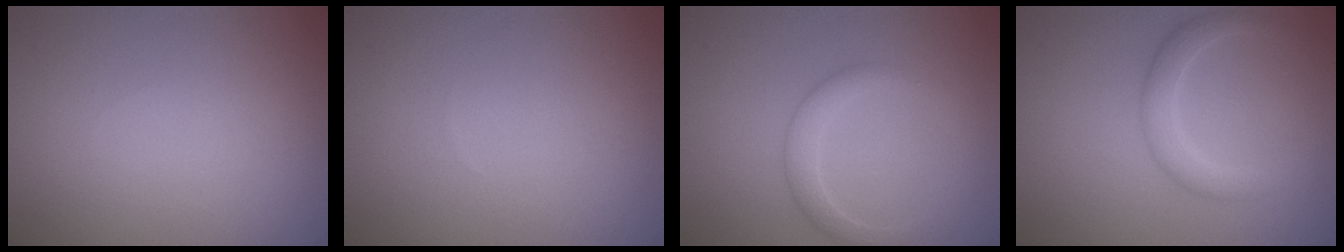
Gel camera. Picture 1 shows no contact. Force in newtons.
{"total": 0.0}
{"total": 2.2, "press": 2.2, "slide": 0.1}
{"total": 2.5, "press": 2.5, "slide": 0.0}